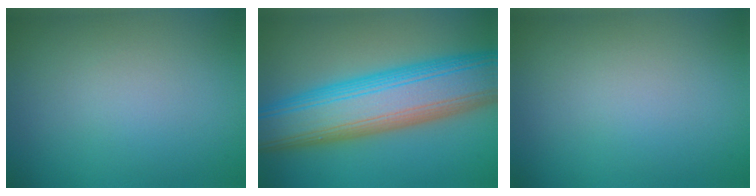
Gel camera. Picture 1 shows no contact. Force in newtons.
{"total": 12.8, "press": 12.8, "slide": 0.2}
{"total": 0.0}